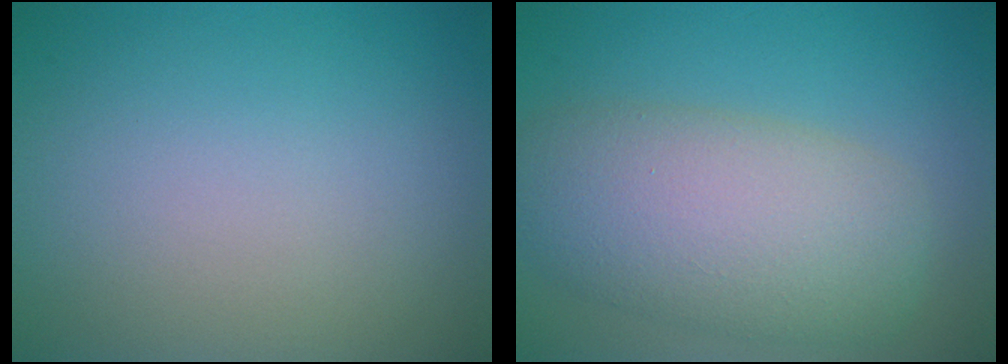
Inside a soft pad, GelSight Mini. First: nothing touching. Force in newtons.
{"total": 7.7, "press": 7.7, "slide": 0.6}